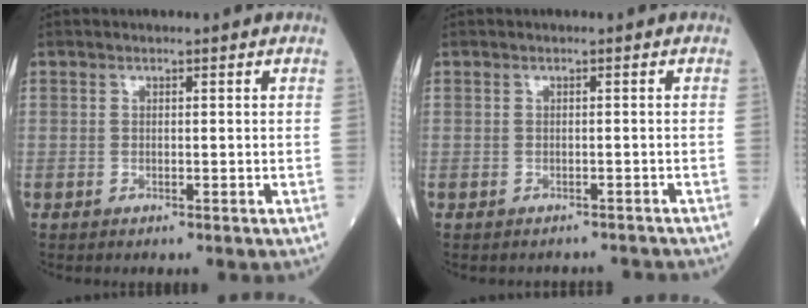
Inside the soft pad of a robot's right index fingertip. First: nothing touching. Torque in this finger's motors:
{"motor_torque": [-0.02, -0.01, -0.11, -0.02]}